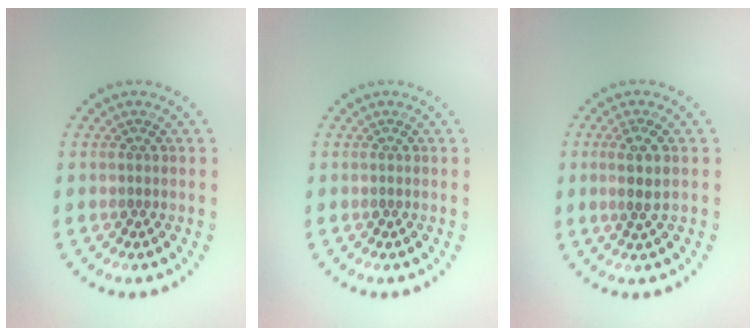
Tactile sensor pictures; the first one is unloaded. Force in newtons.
{"total": 0.0}
{"total": 1.7, "press": 1.5, "slide": 0.8}